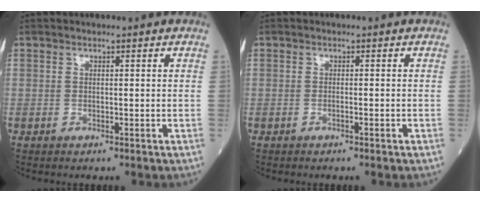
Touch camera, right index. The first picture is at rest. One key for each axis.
{"total": 0.7, "fx": -0.4, "fy": 0.0, "fz": 0.6, "tx": -0.016, "ty": 0.001, "tz": -0.001}